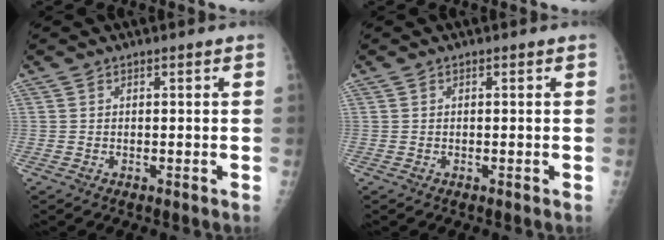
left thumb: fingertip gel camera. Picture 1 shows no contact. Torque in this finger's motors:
{"motor_torque": [0.00, 0.00, -0.01, 0.00, 0.00]}